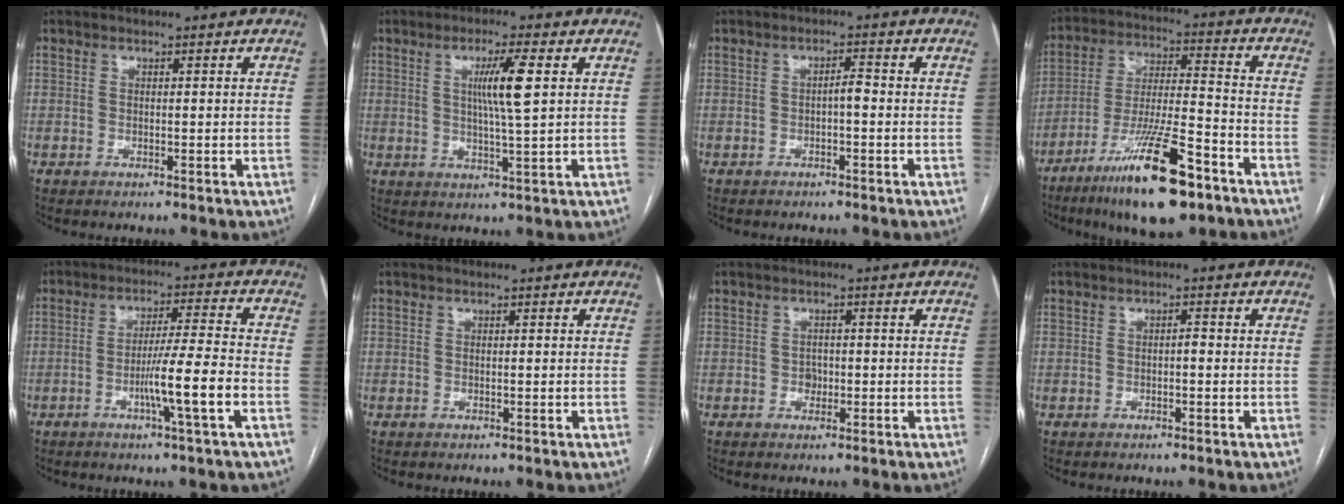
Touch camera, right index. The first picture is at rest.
{"total": 6.6, "force": [1.6, -0.4, 6.4], "torque": [-0.115, -0.003, 0.029]}
{"total": 1.9, "force": [-0.5, 0.5, 1.8], "torque": [-0.026, 0.005, -0.009]}
{"total": 17.2, "force": [-10.7, 2.5, 13.2], "torque": [-0.239, -0.027, -0.186]}
{"total": 8.7, "force": [-3.1, -1.0, 8.1], "torque": [-0.138, -0.003, -0.055]}
{"total": 0.0}
{"total": 1.5, "force": [-0.4, 1.3, 0.8], "torque": [-0.009, 0.005, -0.004]}
{"total": 0.8, "force": [-0.2, 0.3, 0.8], "torque": [-0.011, 0.003, -0.005]}